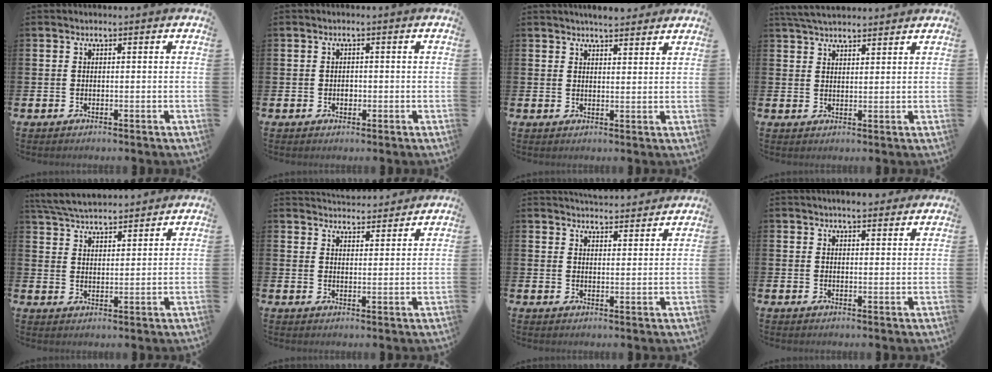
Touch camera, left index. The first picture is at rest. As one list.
[{"total": 1.0, "force": [-0.1, 0.8, 0.6], "torque": [-0.003, 0.002, -0.004]}, {"total": 3.9, "force": [3.8, 0.5, 0.4], "torque": [-0.005, -0.018, 0.068]}, {"total": 4.5, "force": [4.3, 0.8, 1.0], "torque": [-0.027, -0.014, 0.079]}, {"total": 5.3, "force": [5.2, 0.7, 0.6], "torque": [-0.033, -0.026, 0.094]}, {"total": 4.5, "force": [4.4, 0.7, -0.3], "torque": [-0.004, -0.026, 0.081]}, {"total": 4.7, "force": [4.6, 0.5, 0.0], "torque": [0.000, -0.030, 0.083]}, {"total": 3.3, "force": [3.2, 0.5, 0.4], "torque": [-0.012, -0.013, 0.059]}]